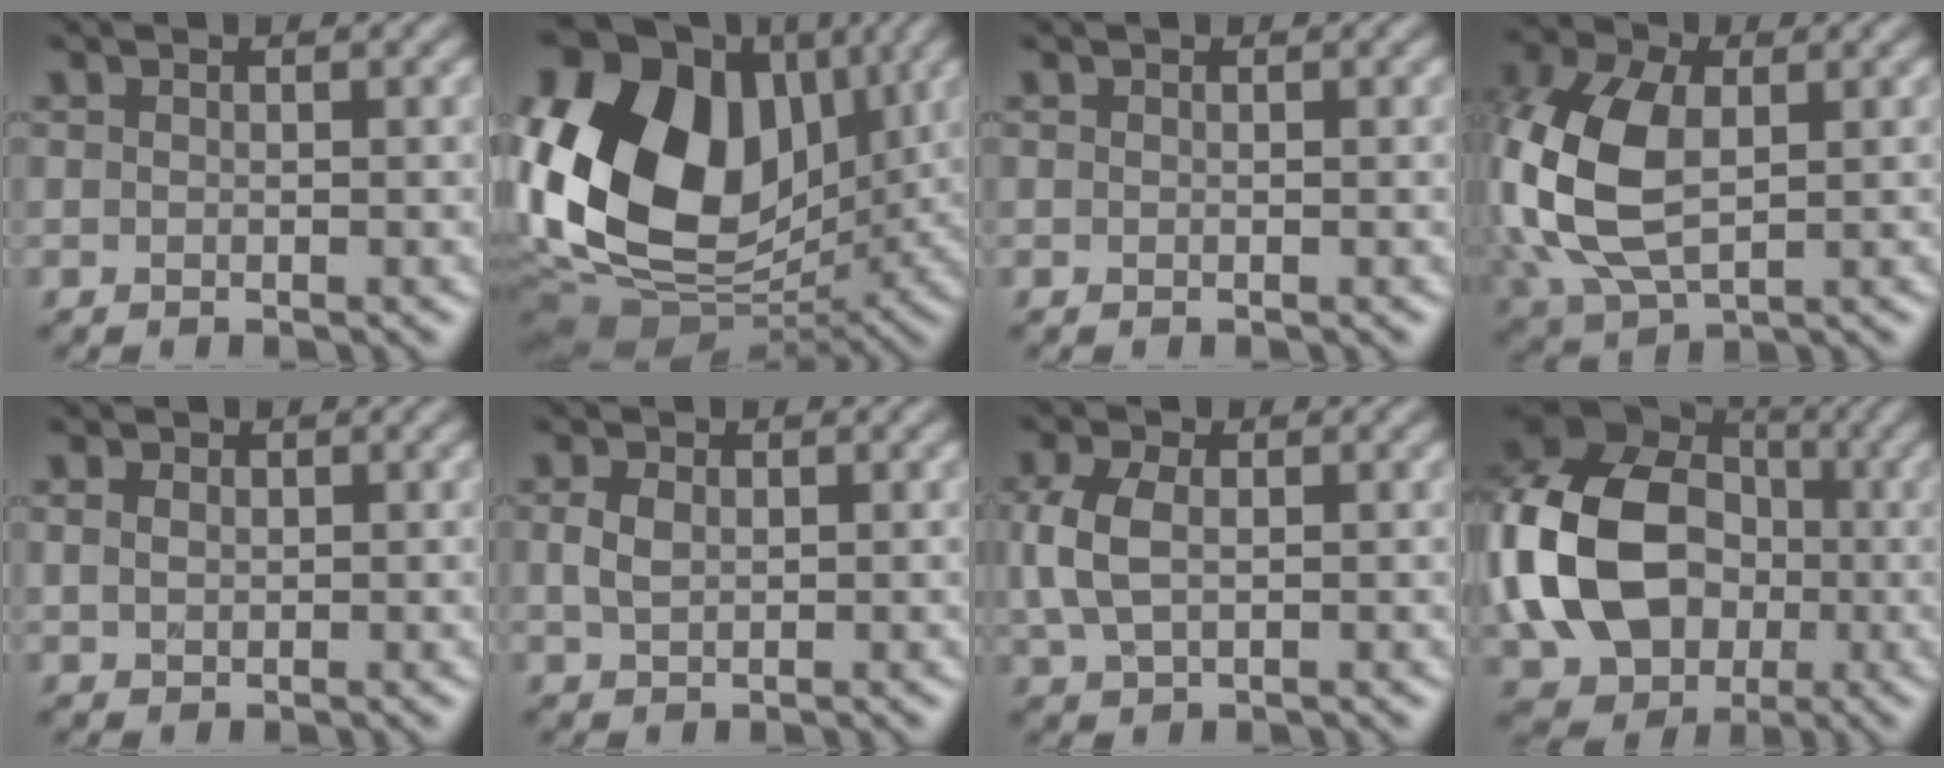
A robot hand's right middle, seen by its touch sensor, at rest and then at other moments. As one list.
[{"total": 17.4, "force": [2.5, 12.5, 11.7], "torque": [-0.237, 0.011, 0.041]}, {"total": 0.0}, {"total": 9.5, "force": [0.2, 6.1, 7.2], "torque": [-0.194, 0.004, 0.007]}, {"total": 1.1, "force": [0.5, 0.8, 0.4], "torque": [-0.009, 0.002, 0.012]}, {"total": 1.5, "force": [0.3, 1.1, 1.0], "torque": [-0.027, 0.001, 0.008]}, {"total": 3.8, "force": [0.4, 2.5, 2.8], "torque": [-0.072, 0.006, 0.009]}, {"total": 14.7, "force": [-1.3, 11.4, 9.2], "torque": [-0.221, 0.008, -0.035]}]